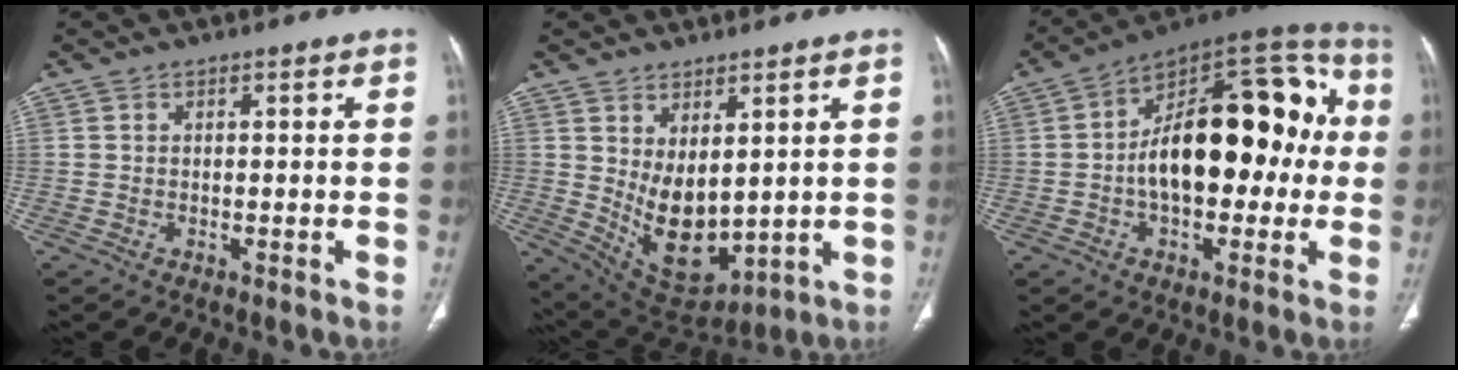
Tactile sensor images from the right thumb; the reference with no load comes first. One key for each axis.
{"total": 11.7, "fx": 1.5, "fy": 6.7, "fz": 9.4, "tx": -0.133, "ty": -0.028, "tz": 0.059}
{"total": 24.4, "fx": 0.3, "fy": 13.2, "fz": 20.5, "tx": -0.277, "ty": 0.051, "tz": -0.005}